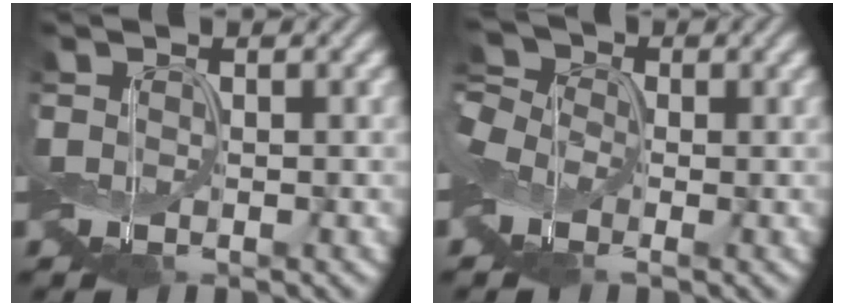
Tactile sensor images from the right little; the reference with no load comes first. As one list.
[{"total": 3.3, "force": [-1.4, 2.5, 1.6], "torque": [-0.050, 0.009, -0.034]}]